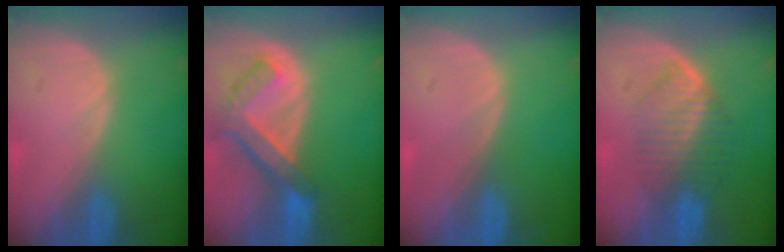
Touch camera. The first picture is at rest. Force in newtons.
{"total": 7.6, "press": 6.6, "slide": 3.8}
{"total": 0.0}
{"total": 6.5, "press": 6.2, "slide": 1.8}